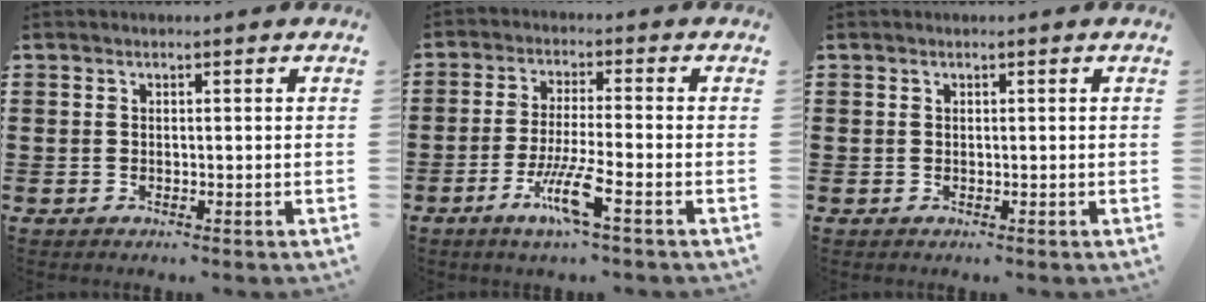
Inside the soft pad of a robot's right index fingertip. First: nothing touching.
{"total": 7.6, "force": [-3.9, 0.5, 6.6], "torque": [-0.131, -0.013, -0.072]}
{"total": 0.0}